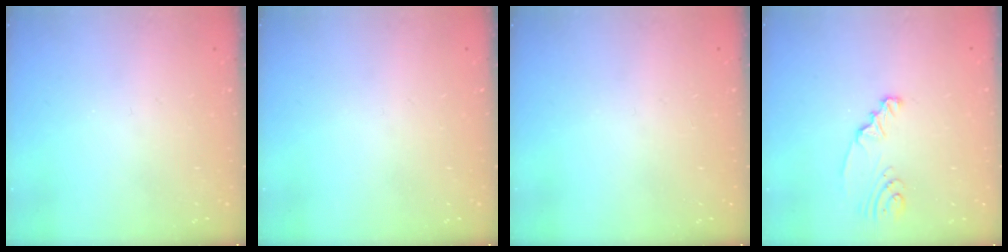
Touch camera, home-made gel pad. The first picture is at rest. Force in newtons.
{"total": 0.0}
{"total": 0.0}
{"total": 2.4, "press": 2.4, "slide": 0.3}